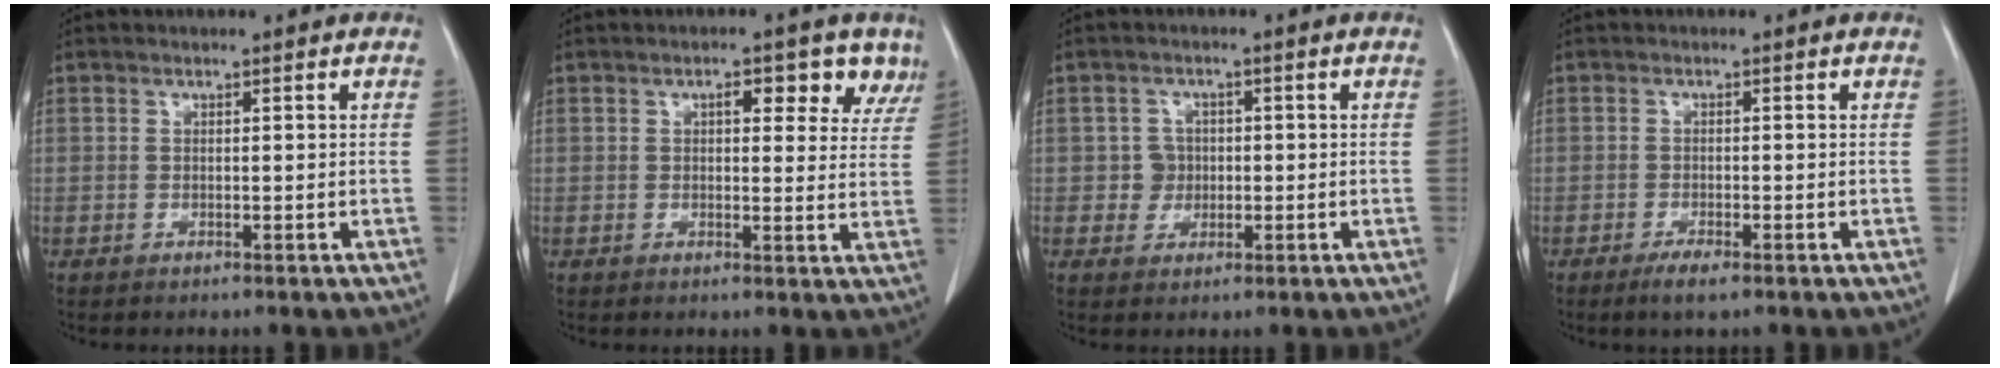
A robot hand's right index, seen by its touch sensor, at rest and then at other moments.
{"total": 6.0, "force": [3.4, 2.8, 4.0], "torque": [-0.033, 0.006, 0.037]}
{"total": 2.9, "force": [0.0, 2.9, 0.5], "torque": [0.008, 0.010, 0.004]}
{"total": 2.5, "force": [-1.6, 0.4, 1.8], "torque": [-0.035, -0.003, -0.029]}